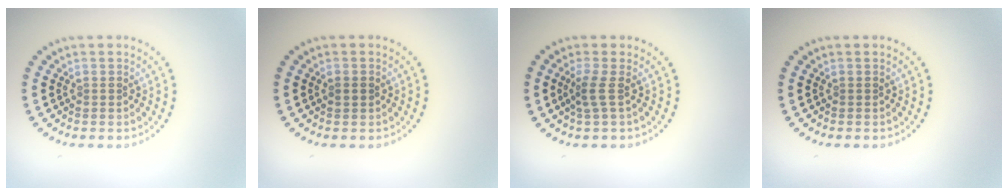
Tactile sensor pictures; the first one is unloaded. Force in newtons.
{"total": 0.9, "press": 0.9, "slide": 0.1}
{"total": 1.8, "press": 1.1, "slide": 1.4}
{"total": 0.0}